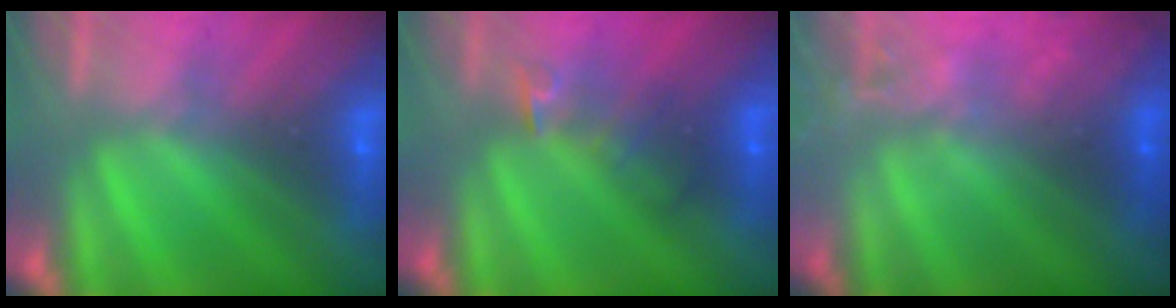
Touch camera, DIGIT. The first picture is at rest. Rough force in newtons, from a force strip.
{"total": 2.4}
{"total": 2.3}